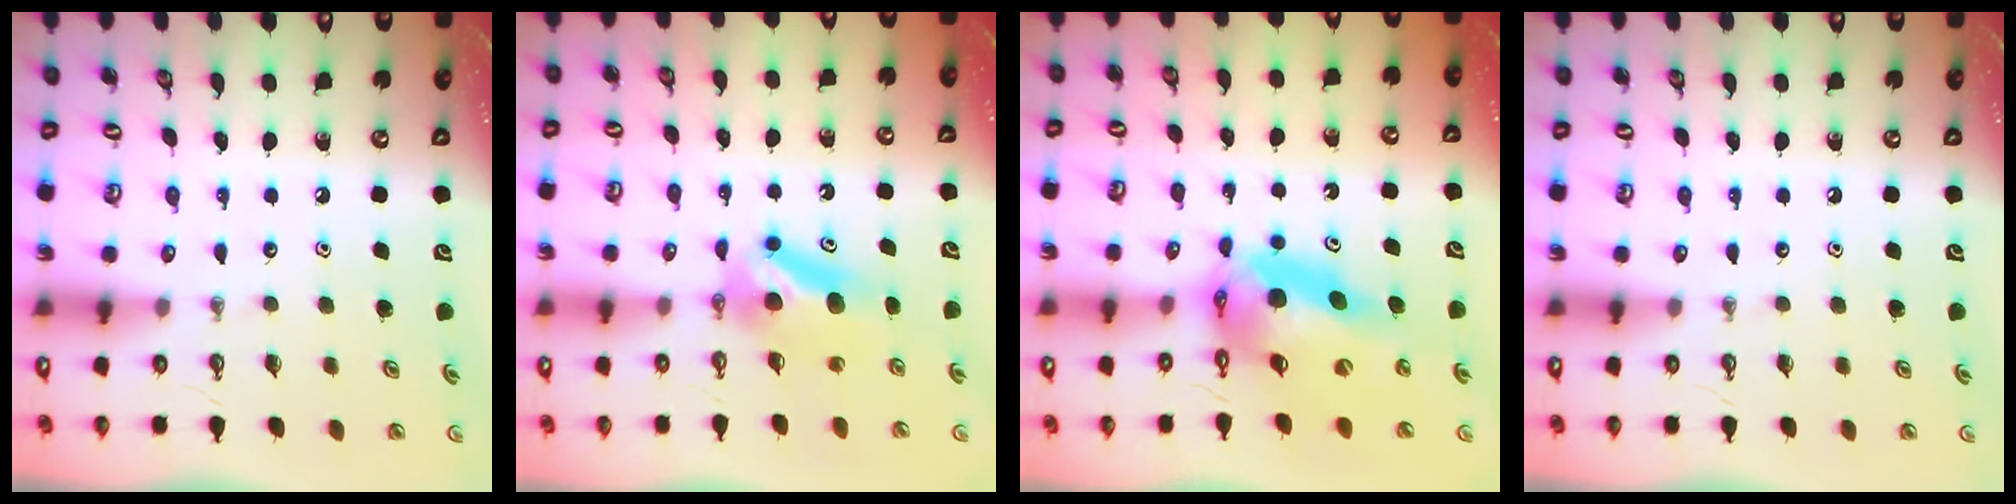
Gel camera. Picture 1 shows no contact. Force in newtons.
{"total": 7.5, "press": 7.0, "slide": 2.8}
{"total": 13.6, "press": 13.5, "slide": 1.4}
{"total": 0.0}